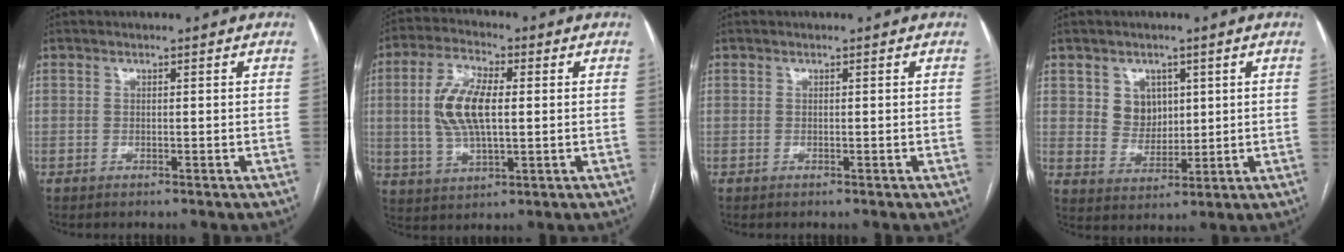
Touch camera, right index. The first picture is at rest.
{"total": 10.4, "force": [1.0, 3.9, 9.7], "torque": [-0.208, 0.010, 0.020]}
{"total": 0.0}
{"total": 5.2, "force": [2.0, 4.4, 2.0], "torque": [-0.037, 0.008, 0.043]}